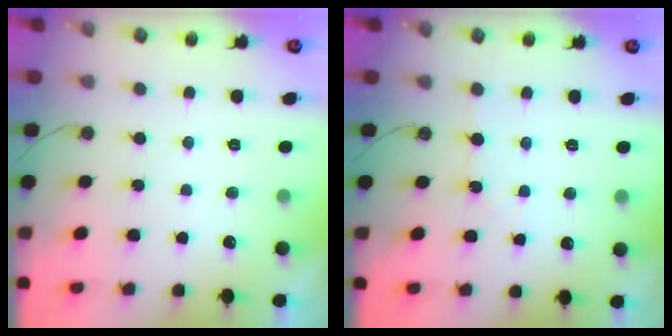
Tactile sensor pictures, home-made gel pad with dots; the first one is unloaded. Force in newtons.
{"total": 2.9, "press": 2.8, "slide": 0.5}